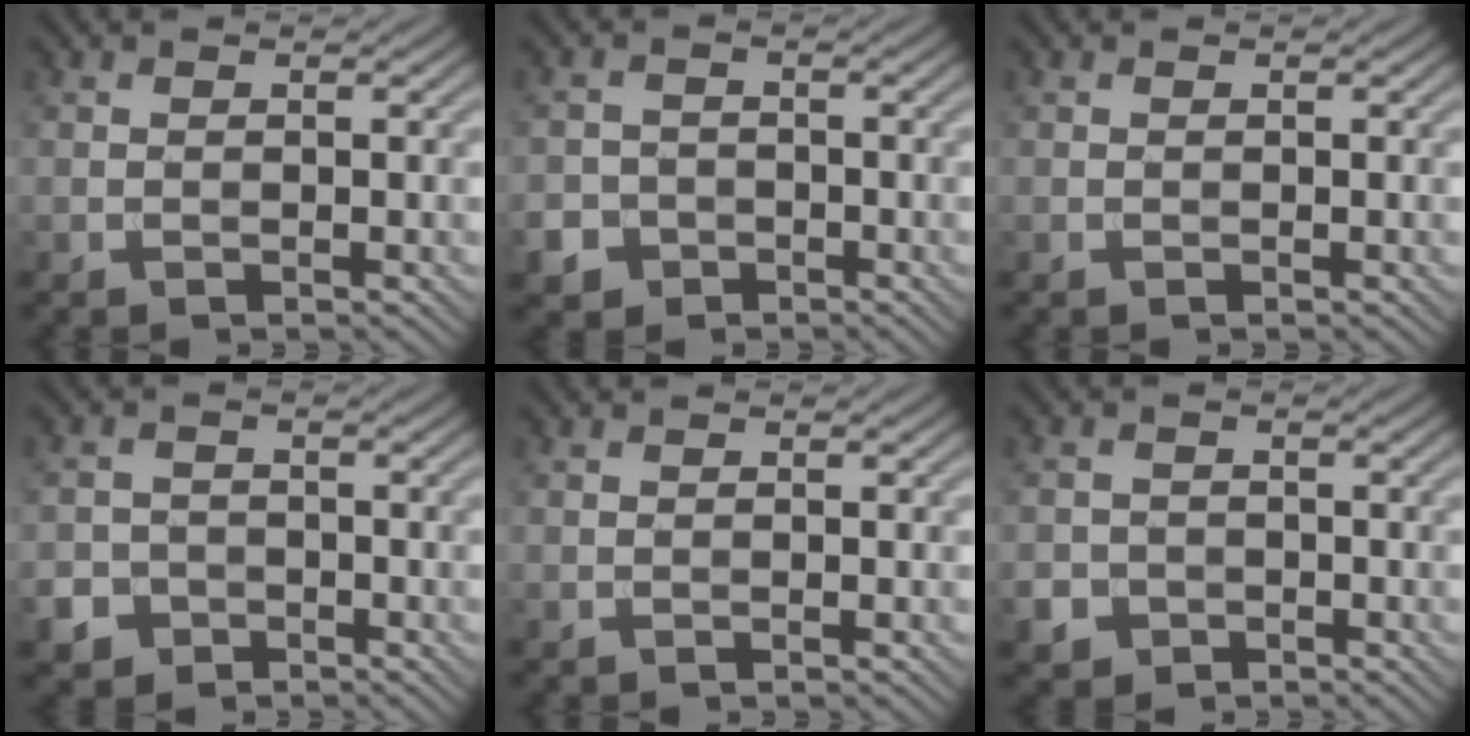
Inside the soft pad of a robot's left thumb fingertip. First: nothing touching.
{"total": 4.1, "force": [-2.4, 3.3, 0.8], "torque": [-0.005, -0.006, -0.051]}
{"total": 0.0}
{"total": 4.7, "force": [-2.7, 3.7, 1.0], "torque": [-0.006, -0.007, -0.059]}
{"total": 0.0}
{"total": 3.6, "force": [-1.9, 2.9, 0.8], "torque": [-0.016, -0.007, -0.041]}